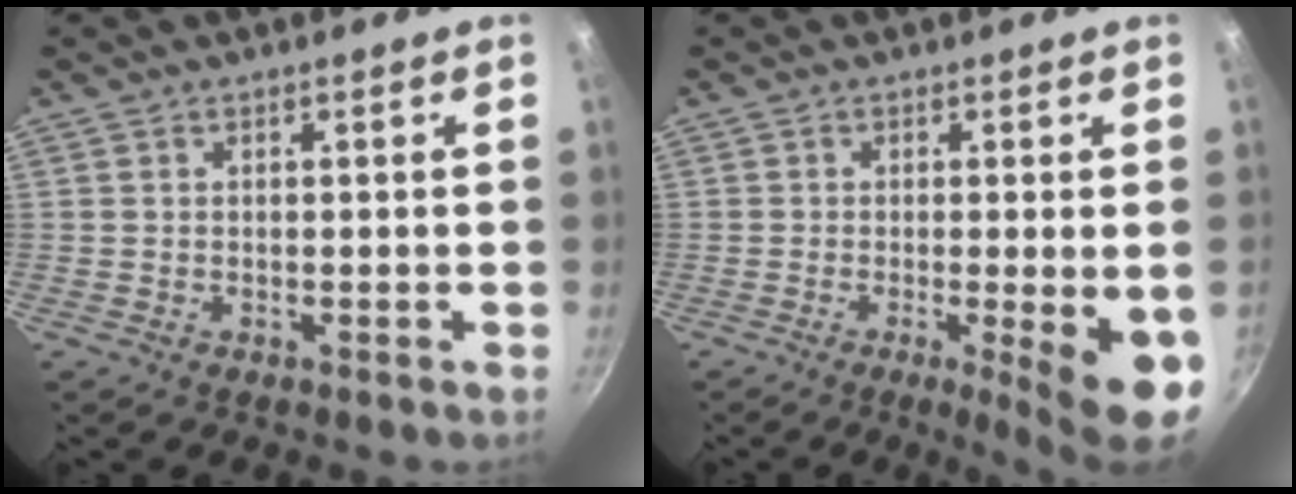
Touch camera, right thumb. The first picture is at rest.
{"total": 8.9, "force": [-2.0, 1.5, 8.6], "torque": [-0.107, -0.006, -0.019]}